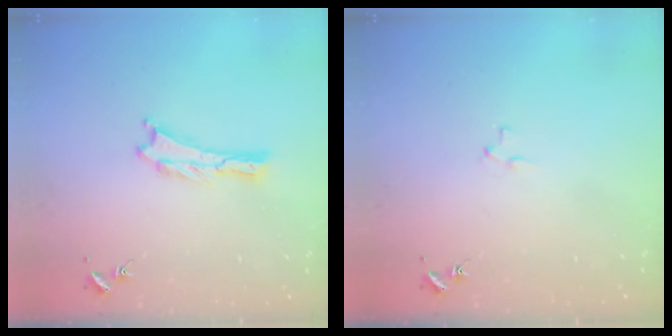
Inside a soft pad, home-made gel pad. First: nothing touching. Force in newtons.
{"total": 1.9, "press": 1.9, "slide": 0.2}